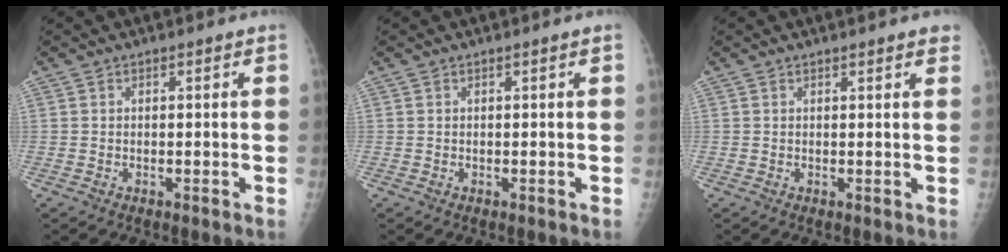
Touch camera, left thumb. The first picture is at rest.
{"total": 0.0}
{"total": 2.5, "force": [2.0, 0.4, 1.4], "torque": [-0.011, -0.001, 0.019]}